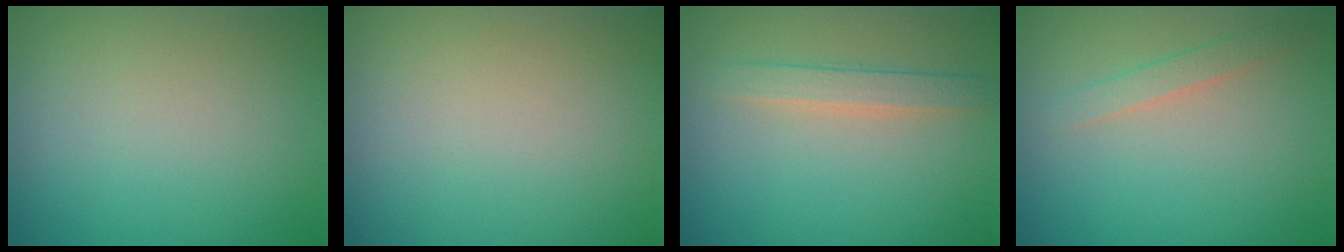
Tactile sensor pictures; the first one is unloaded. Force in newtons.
{"total": 0.0}
{"total": 2.1, "press": 2.1, "slide": 0.1}
{"total": 1.3, "press": 1.3, "slide": 0.1}